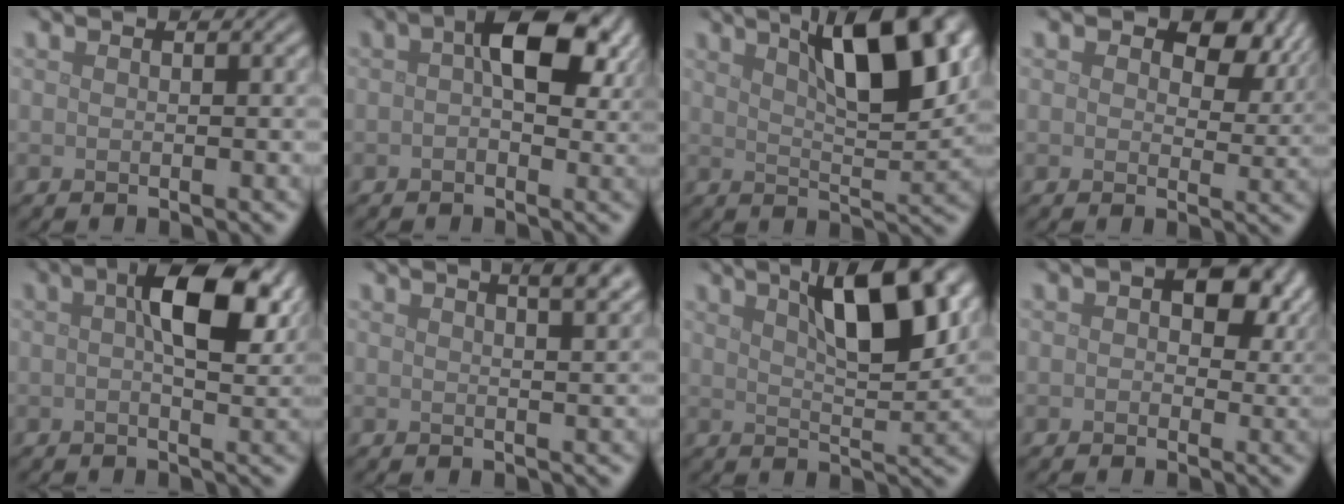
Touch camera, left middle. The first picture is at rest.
{"total": 7.4, "force": [1.9, 3.8, 6.0], "torque": [-0.082, 0.013, 0.018]}
{"total": 9.1, "force": [4.4, 2.6, 7.5], "torque": [-0.105, 0.015, 0.070]}
{"total": 5.8, "force": [2.7, 3.5, 3.8], "torque": [-0.051, -0.008, 0.027]}
{"total": 8.1, "force": [2.3, 3.4, 7.0], "torque": [-0.105, 0.010, 0.028]}
{"total": 5.5, "force": [3.4, 2.1, 3.8], "torque": [-0.017, 0.034, 0.015]}
{"total": 8.1, "force": [3.8, 2.4, 6.8], "torque": [-0.097, 0.013, 0.061]}
{"total": 5.8, "force": [1.9, 3.6, 4.1], "torque": [-0.049, 0.000, 0.017]}